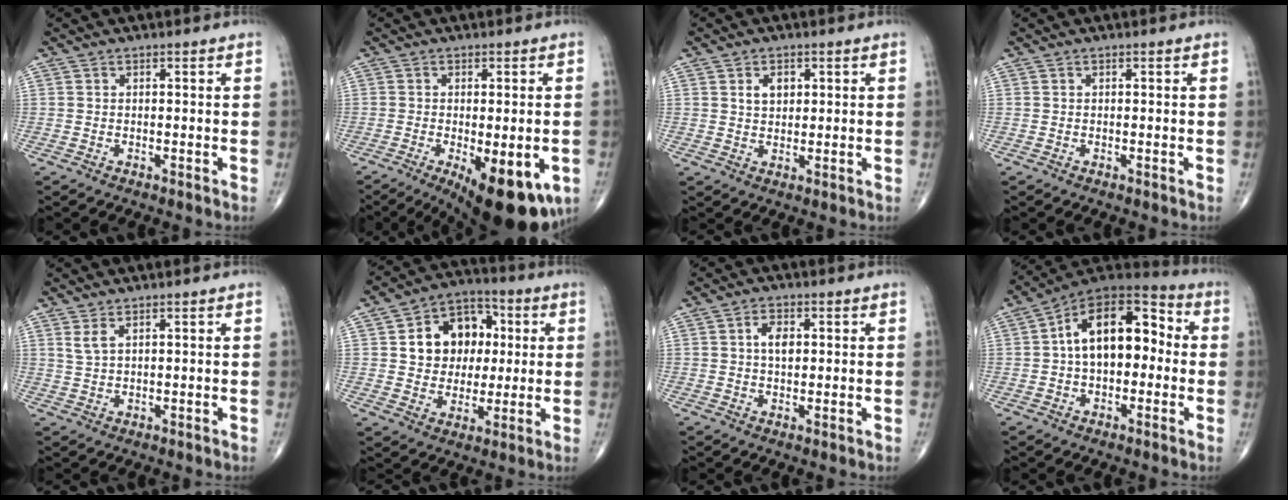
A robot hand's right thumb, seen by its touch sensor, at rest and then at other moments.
{"total": 15.5, "force": [-6.2, 5.8, 13.0], "torque": [-0.151, -0.012, -0.076]}
{"total": 3.3, "force": [1.2, 2.3, 2.0], "torque": [-0.021, -0.005, 0.022]}
{"total": 0.0}
{"total": 2.1, "force": [1.4, 0.6, 1.5], "torque": [-0.037, -0.002, 0.036]}
{"total": 13.7, "force": [2.5, 10.9, 7.9], "torque": [-0.074, 0.012, 0.042]}
{"total": 3.8, "force": [0.9, 2.2, 3.0], "torque": [-0.048, -0.001, 0.014]}
{"total": 16.7, "force": [1.0, 9.8, 13.5], "torque": [-0.181, 0.052, 0.003]}